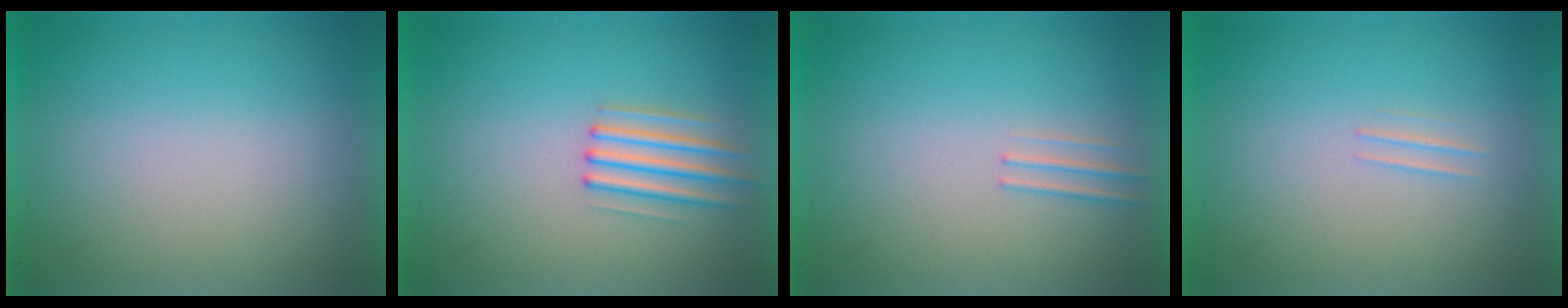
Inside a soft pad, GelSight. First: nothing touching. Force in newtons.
{"total": 2.1}
{"total": 1.1}
{"total": 1.0}